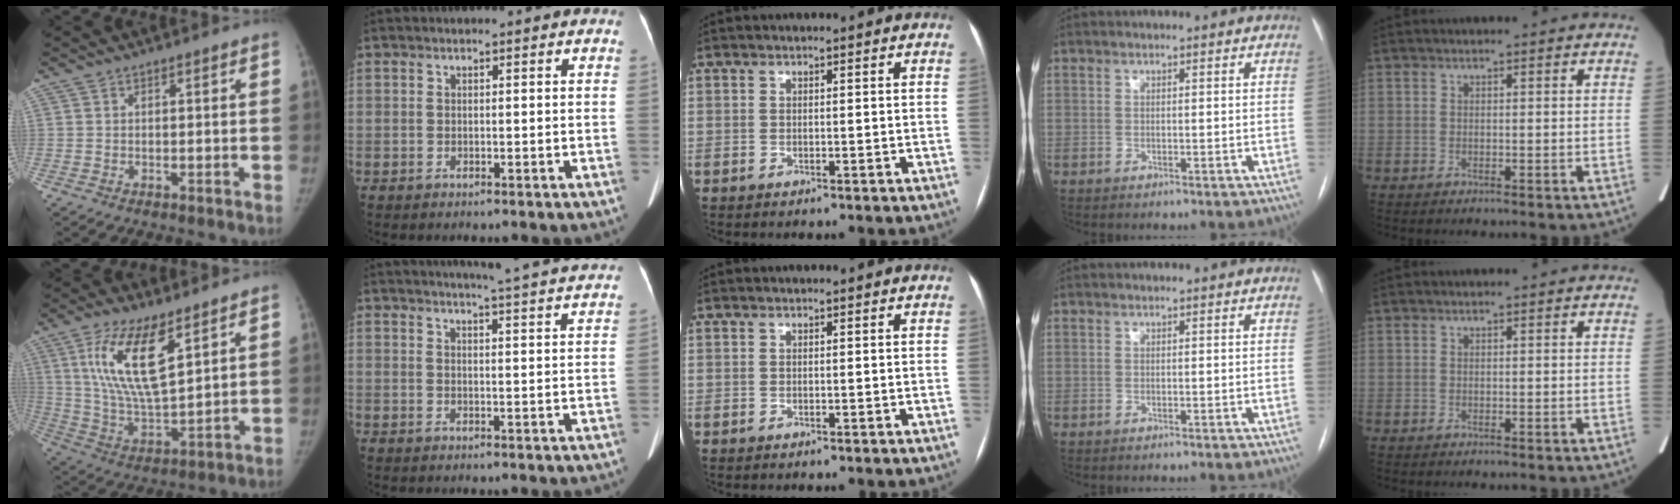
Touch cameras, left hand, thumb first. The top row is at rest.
{"thumb": {"total": 16.0, "force": [7.4, 5.9, 13.0], "torque": [-0.235, -0.035, 0.147]}, "index": {"total": 16.5, "force": [15.6, -0.6, 5.6], "torque": [-0.083, -0.036, 0.179]}}